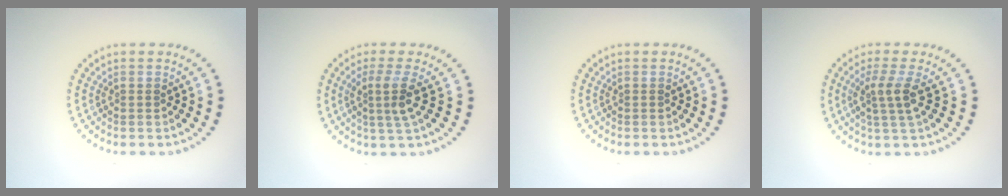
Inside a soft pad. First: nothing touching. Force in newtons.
{"total": 2.7, "press": 1.9, "slide": 1.9}
{"total": 0.0}
{"total": 2.7, "press": 2.0, "slide": 1.8}